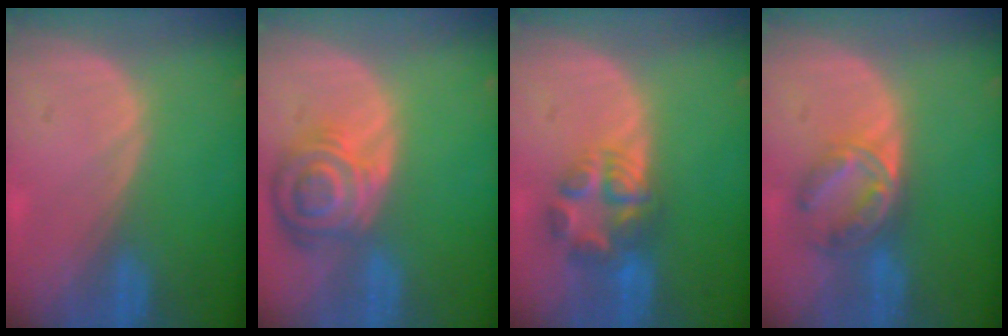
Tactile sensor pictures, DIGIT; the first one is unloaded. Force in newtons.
{"total": 8.4, "press": 7.4, "slide": 3.8}
{"total": 6.1, "press": 6.0, "slide": 1.2}
{"total": 6.8, "press": 6.0, "slide": 3.4}